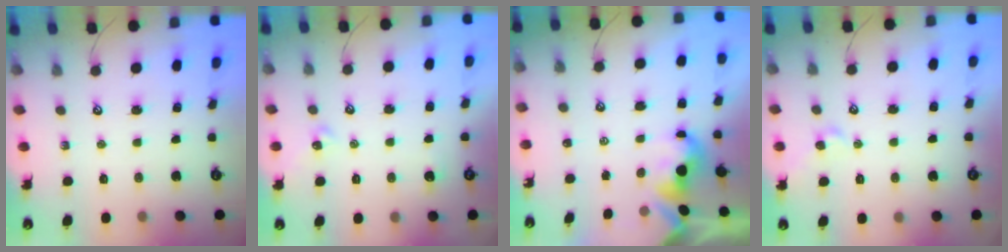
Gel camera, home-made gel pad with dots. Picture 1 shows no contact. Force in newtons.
{"total": 0.8, "press": 0.6, "slide": 0.4}
{"total": 2.4, "press": 2.4, "slide": 0.3}
{"total": 2.5, "press": 2.5, "slide": 0.4}